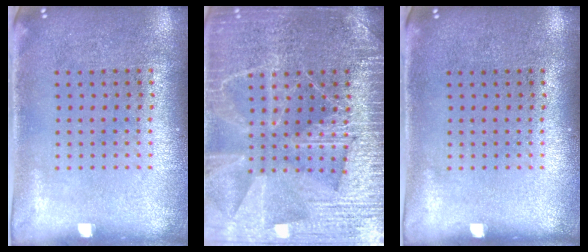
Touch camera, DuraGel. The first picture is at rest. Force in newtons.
{"total": 6.6, "press": 6.5, "slide": 0.9}
{"total": 0.0}